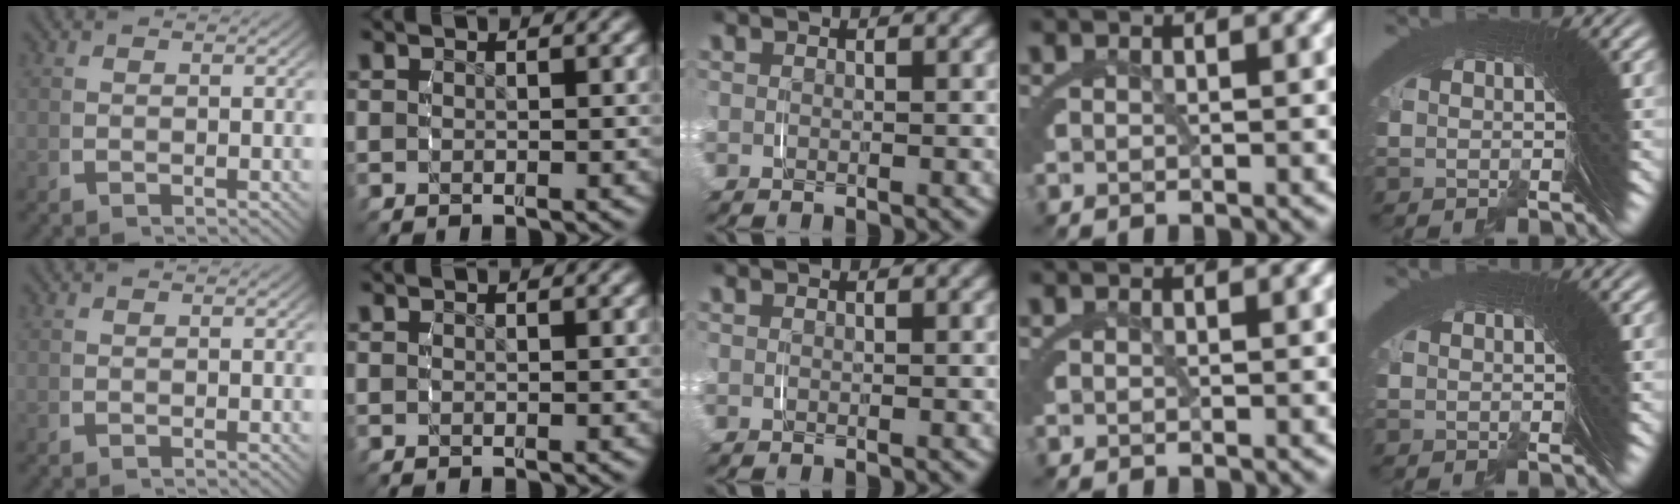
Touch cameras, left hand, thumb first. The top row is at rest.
{}